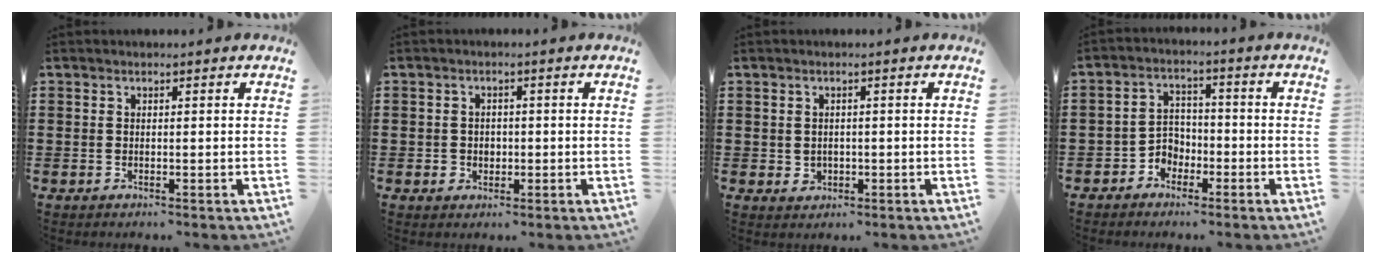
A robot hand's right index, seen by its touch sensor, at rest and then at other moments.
{"total": 1.8, "force": [-0.2, 1.7, 0.4], "torque": [-0.015, 0.005, -0.008]}
{"total": 1.5, "force": [0.1, 1.3, 0.6], "torque": [-0.015, 0.008, -0.001]}
{"total": 3.5, "force": [-2.3, 2.6, 0.7], "torque": [-0.024, 0.010, -0.050]}